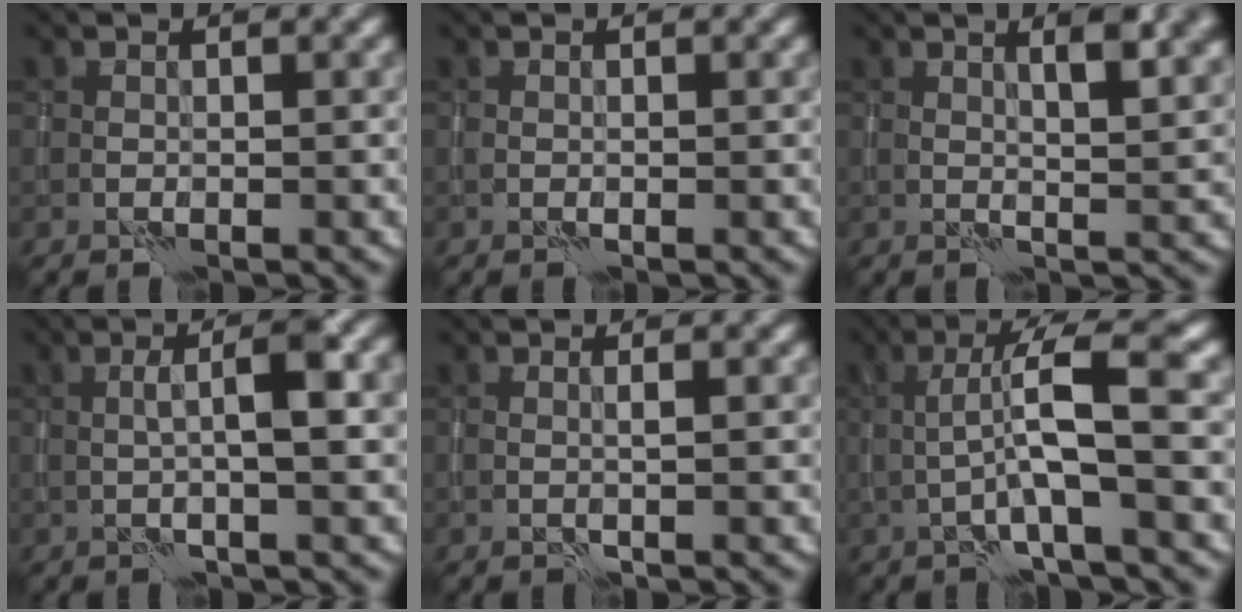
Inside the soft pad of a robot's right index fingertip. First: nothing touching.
{"total": 0.0}
{"total": 4.0, "force": [1.7, 1.2, 3.5], "torque": [-0.043, 0.006, 0.020]}
{"total": 4.9, "force": [0.2, 0.9, 4.8], "torque": [-0.081, 0.011, 0.001]}
{"total": 0.9, "force": [0.0, 0.2, 0.9], "torque": [-0.012, 0.002, -0.003]}
{"total": 5.7, "force": [-0.7, 0.7, 5.6], "torque": [-0.101, 0.017, -0.013]}